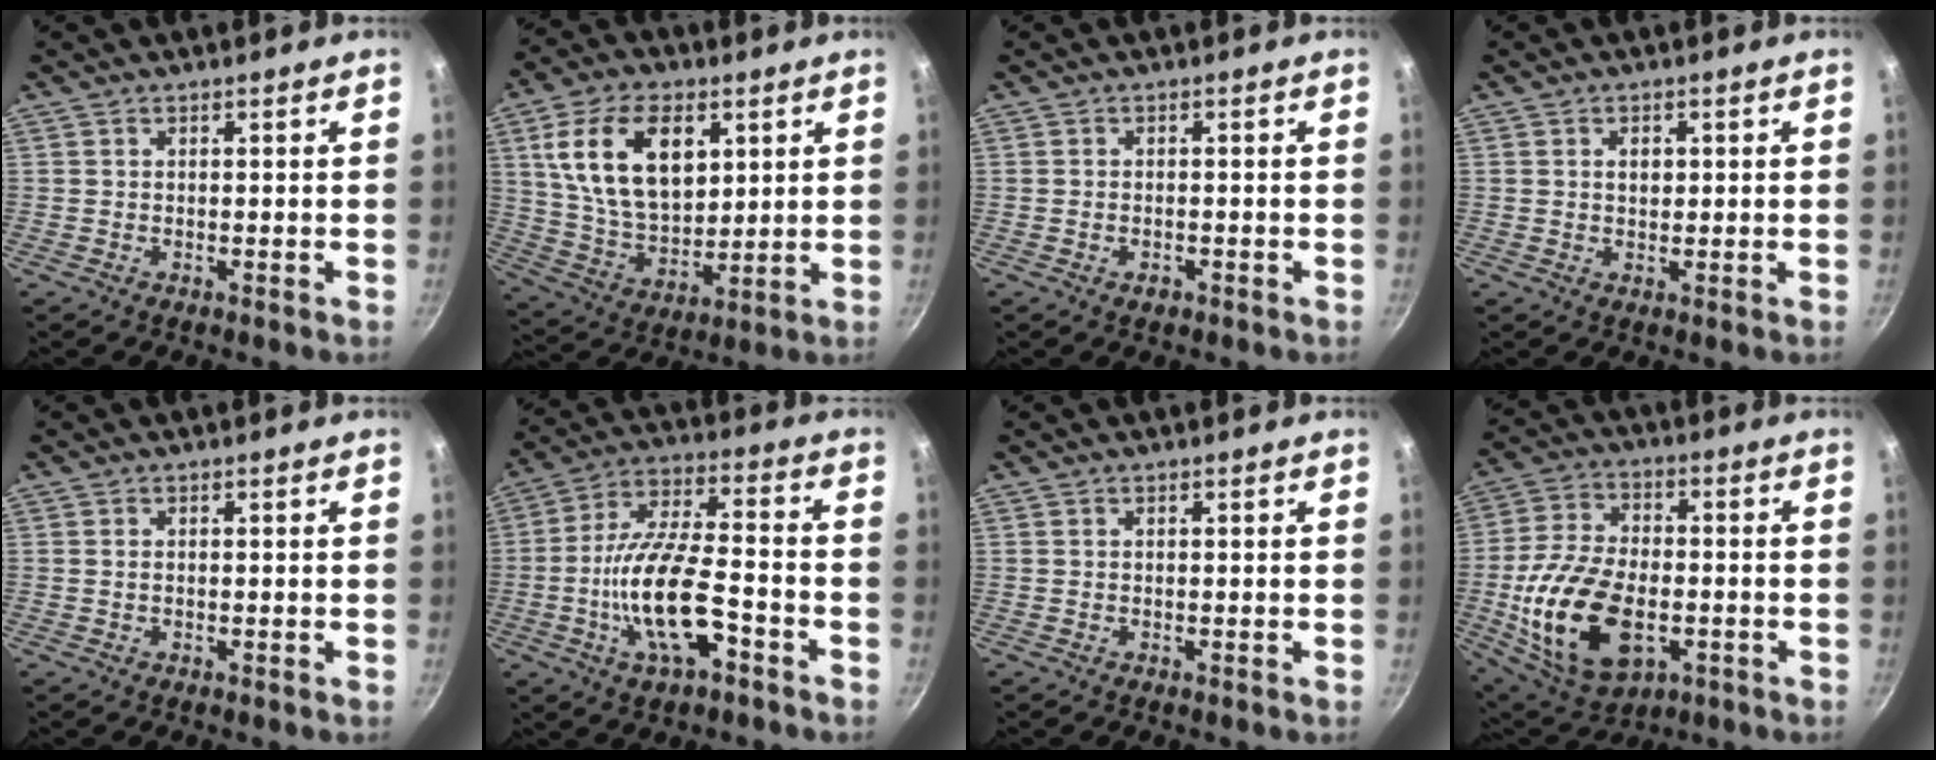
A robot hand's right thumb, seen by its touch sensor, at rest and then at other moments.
{"total": 18.2, "force": [6.0, 10.8, 13.3], "torque": [-0.214, -0.017, 0.120]}
{"total": 1.4, "force": [-0.7, 0.9, 0.8], "torque": [-0.015, 0.007, -0.009]}
{"total": 2.2, "force": [0.6, 1.5, 1.5], "torque": [-0.014, -0.001, 0.008]}
{"total": 0.5, "force": [0.0, 0.3, 0.4], "torque": [-0.010, -0.001, 0.002]}
{"total": 16.3, "force": [-5.1, 6.4, 14.0], "torque": [-0.269, 0.036, -0.089]}
{"total": 0.0}
{"total": 20.8, "force": [-4.8, 12.2, 16.1], "torque": [-0.296, 0.008, -0.069]}